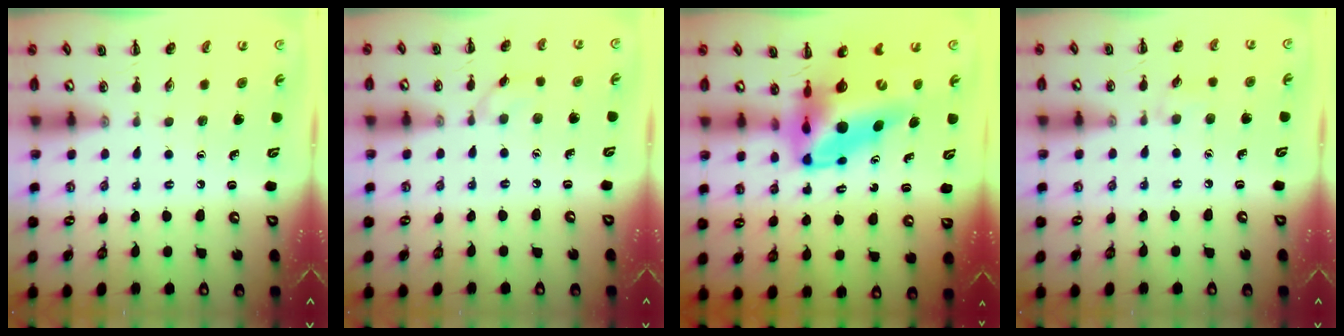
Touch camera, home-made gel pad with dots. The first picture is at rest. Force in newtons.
{"total": 3.3, "press": 3.2, "slide": 1.0}
{"total": 13.2, "press": 12.5, "slide": 4.1}
{"total": 4.7, "press": 4.4, "slide": 1.7}